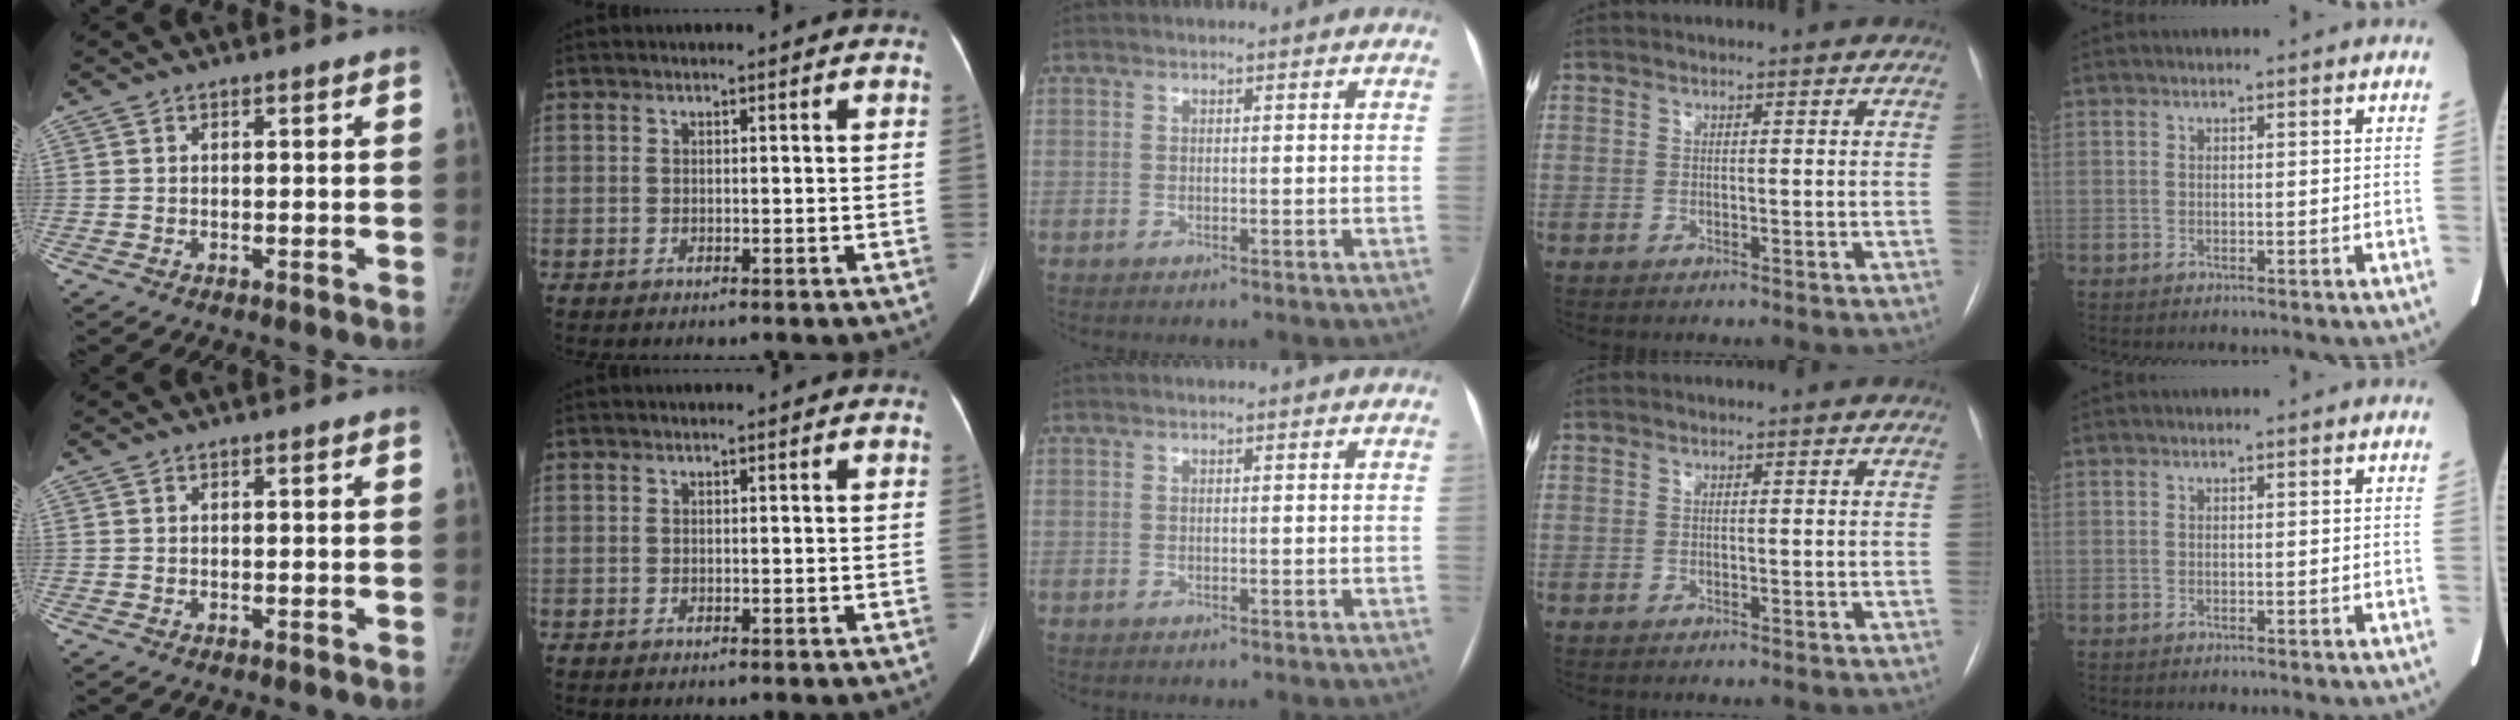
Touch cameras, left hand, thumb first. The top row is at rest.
{}